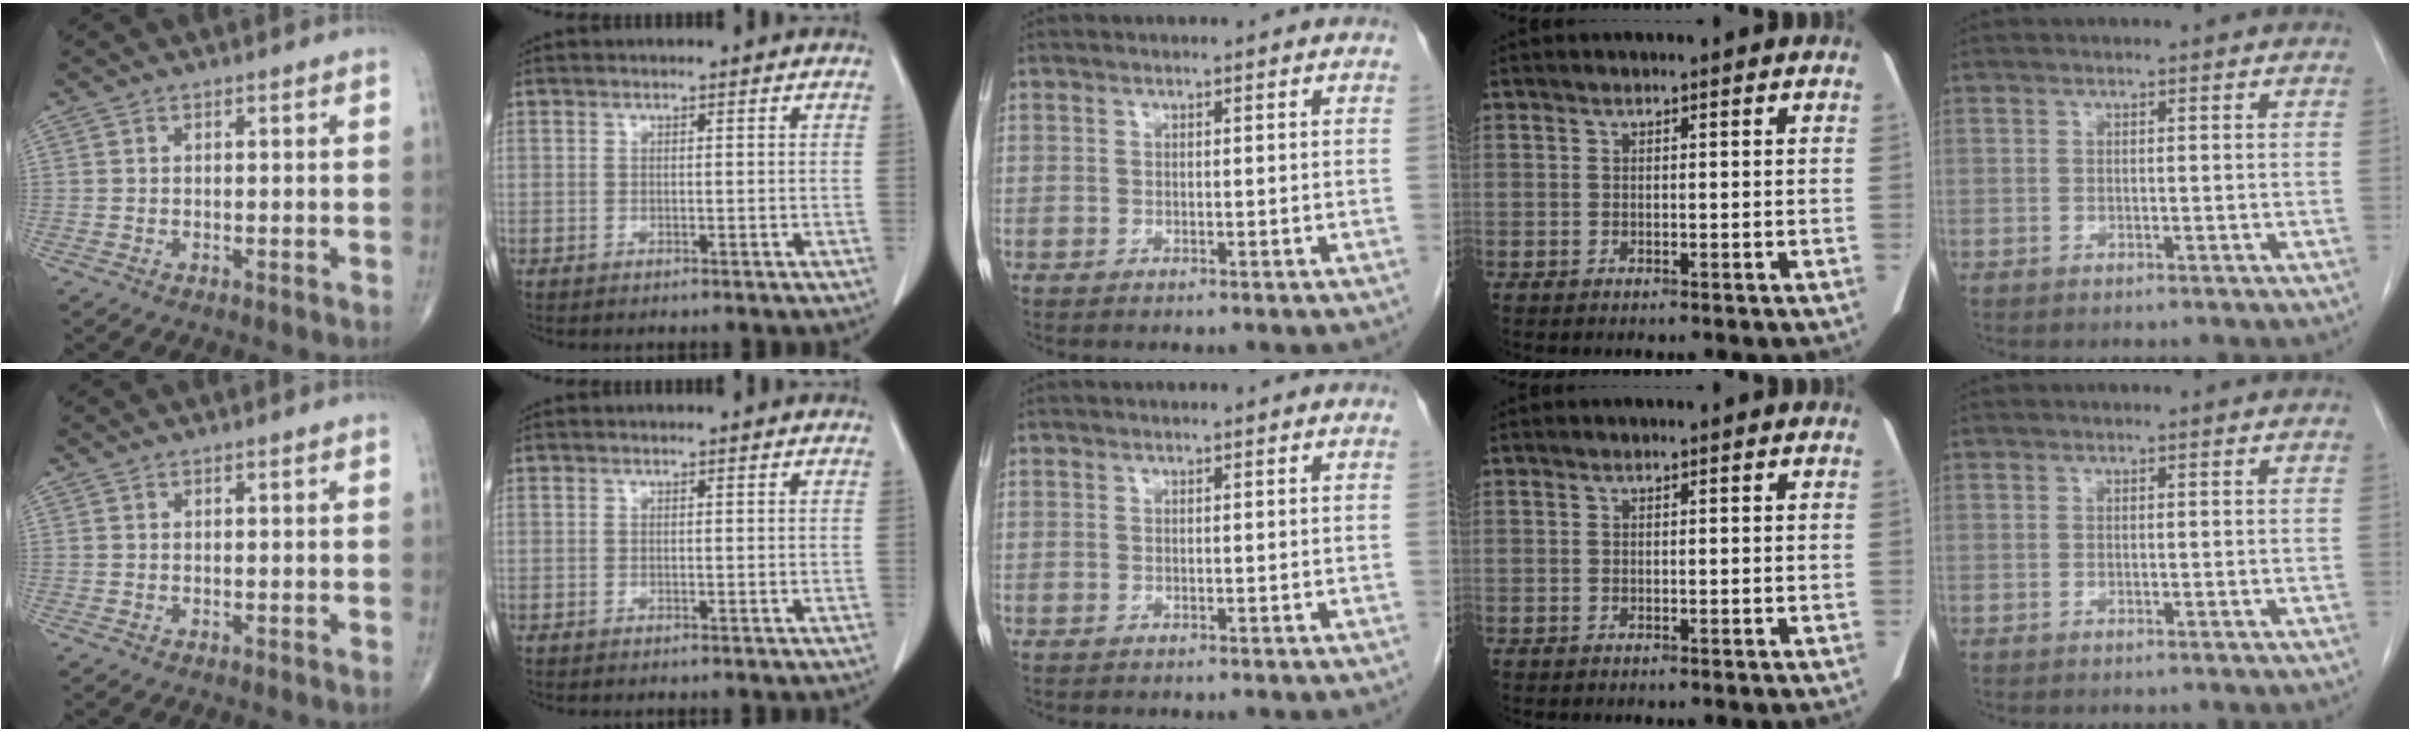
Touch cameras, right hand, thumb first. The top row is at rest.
{}